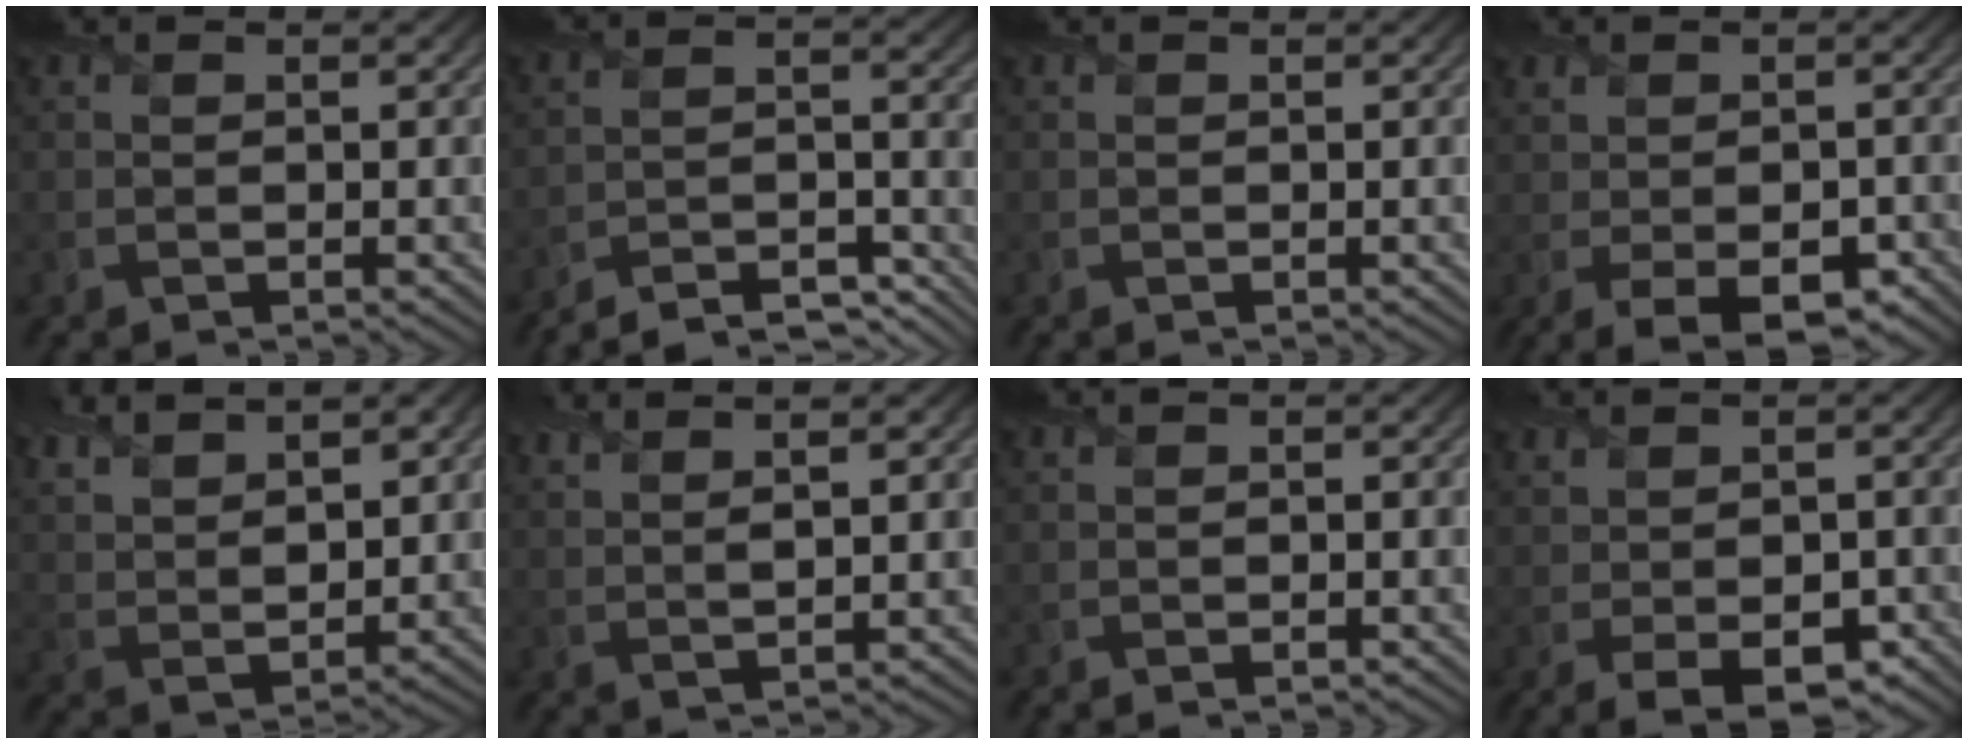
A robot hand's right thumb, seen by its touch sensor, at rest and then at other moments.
{"total": 9.5, "force": [-8.7, 2.0, 3.2], "torque": [-0.049, 0.004, -0.135]}
{"total": 0.0}
{"total": 6.2, "force": [-2.4, 3.1, 4.8], "torque": [-0.088, -0.013, -0.031]}
{"total": 8.8, "force": [5.8, 3.9, 5.4], "torque": [-0.133, 0.006, 0.112]}
{"total": 5.5, "force": [3.6, 1.3, 3.9], "torque": [-0.066, 0.015, 0.046]}
{"total": 0.6, "force": [-0.5, 0.1, 0.4], "torque": [-0.006, -0.003, -0.007]}
{"total": 5.6, "force": [-1.9, 3.0, 4.4], "torque": [-0.078, -0.015, -0.022]}